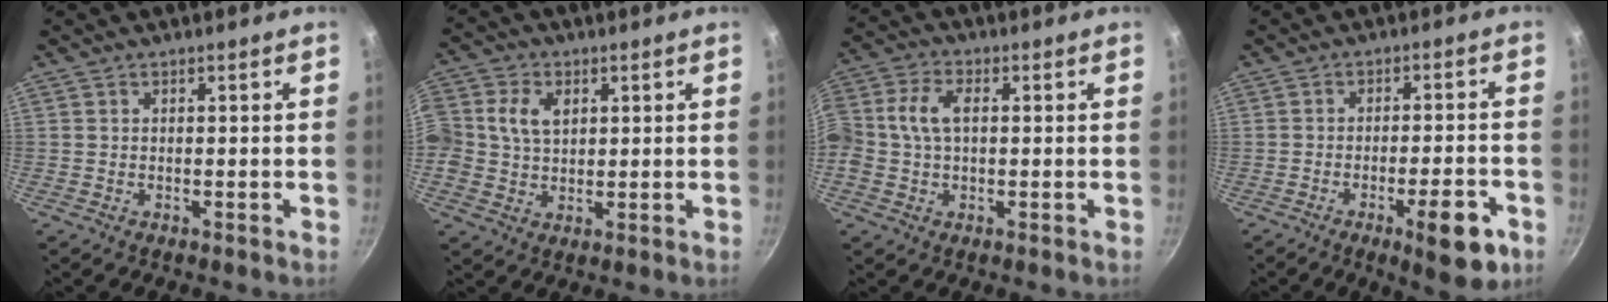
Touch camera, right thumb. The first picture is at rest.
{"total": 10.1, "force": [2.1, 8.0, 5.8], "torque": [-0.118, 0.019, 0.033]}
{"total": 8.7, "force": [0.7, 5.6, 6.6], "torque": [-0.134, 0.024, -0.001]}
{"total": 10.3, "force": [-4.7, 2.9, 8.7], "torque": [-0.101, 0.024, -0.059]}